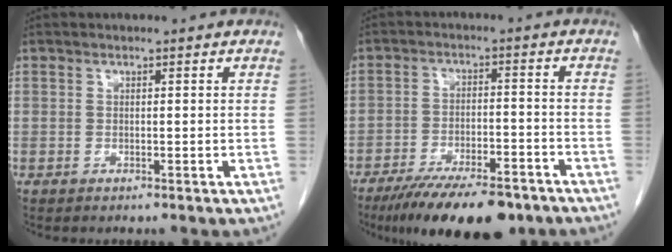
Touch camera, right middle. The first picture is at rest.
{"total": 14.6, "force": [-11.0, 4.2, 8.6], "torque": [-0.125, -0.013, -0.173]}